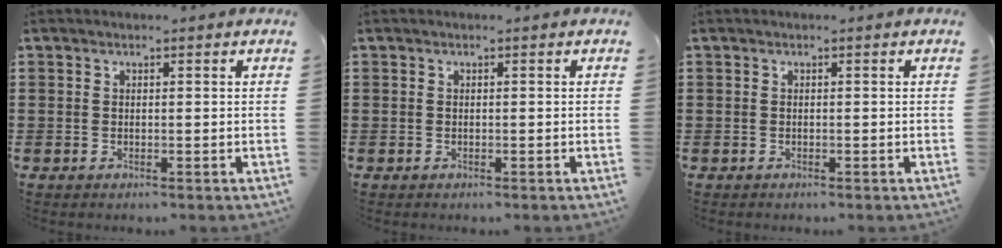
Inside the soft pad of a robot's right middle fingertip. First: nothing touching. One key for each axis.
{"total": 0.0}
{"total": 0.0}